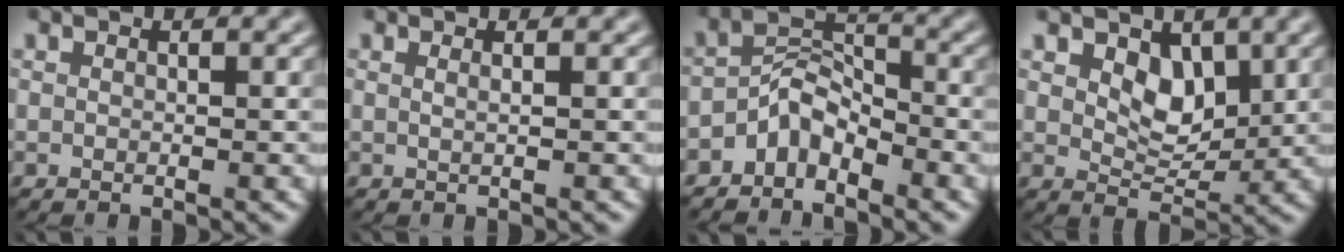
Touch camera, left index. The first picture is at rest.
{"total": 1.0, "force": [0.3, 0.4, 0.8], "torque": [-0.006, -0.005, -0.006]}
{"total": 3.3, "force": [-2.6, 1.5, 1.4], "torque": [-0.028, 0.013, -0.055]}
{"total": 3.1, "force": [1.2, 2.0, 2.1], "torque": [-0.046, -0.013, 0.021]}